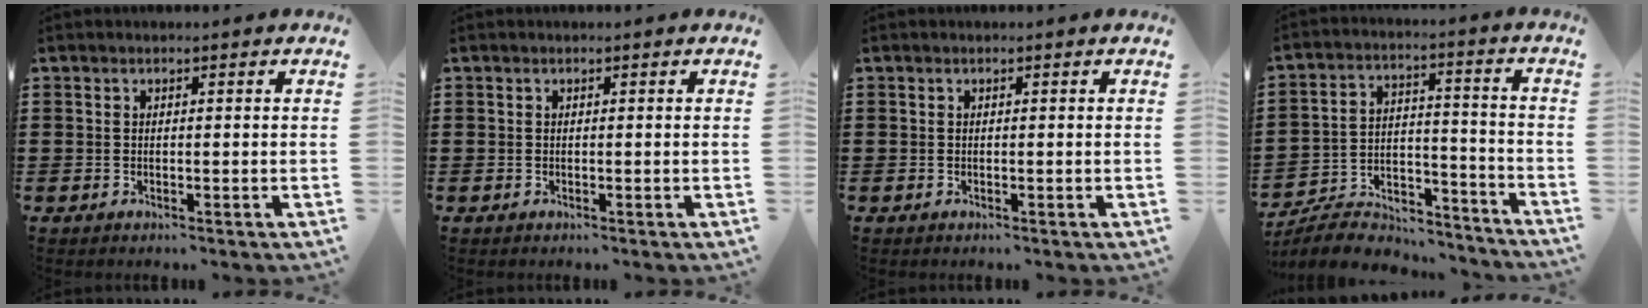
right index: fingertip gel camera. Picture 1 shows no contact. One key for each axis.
{"total": 0.0}
{"total": 0.0}
{"total": 7.0, "fx": -6.5, "fy": 2.0, "fz": 1.7, "tx": -0.041, "ty": 0.012, "tz": -0.130}